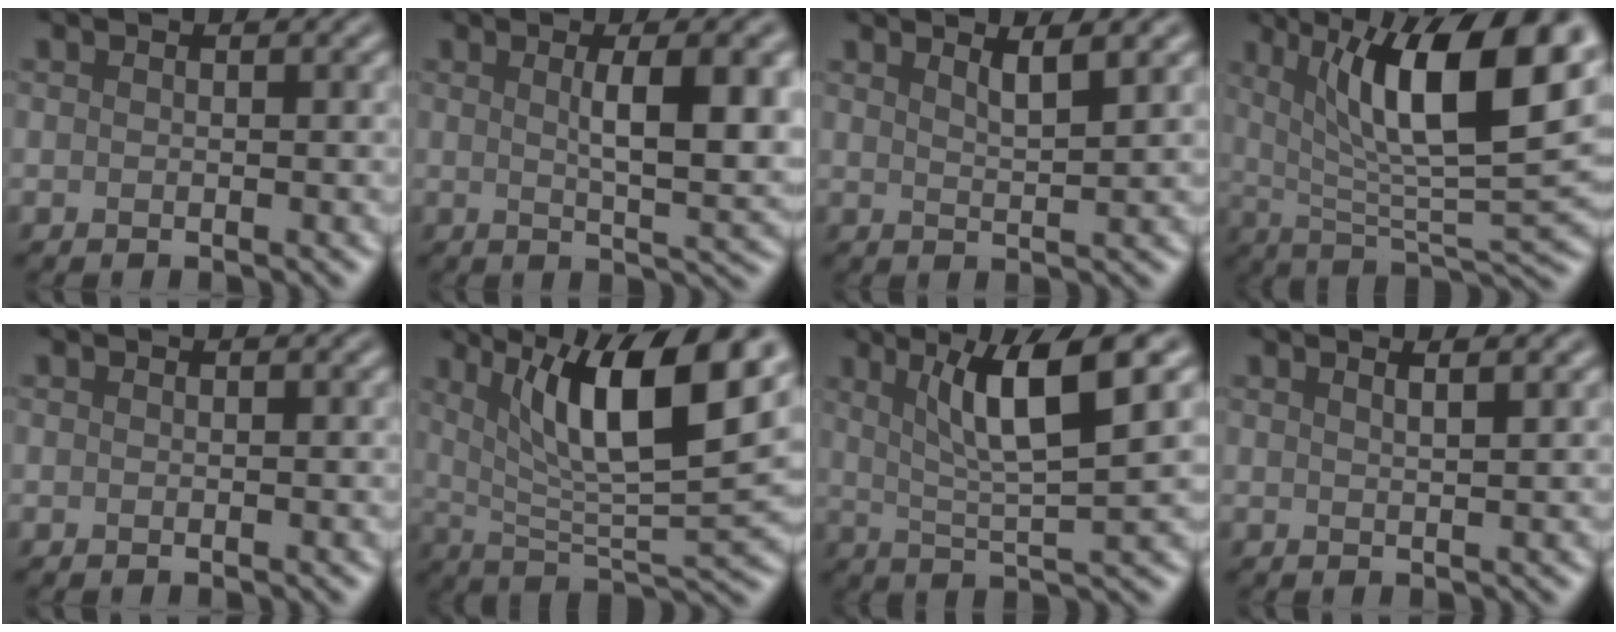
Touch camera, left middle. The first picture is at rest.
{"total": 7.1, "force": [1.3, 1.9, 6.7], "torque": [-0.089, 0.002, 0.023]}
{"total": 2.3, "force": [1.5, 0.5, 1.6], "torque": [-0.014, 0.004, 0.022]}
{"total": 12.7, "force": [4.7, 3.8, 11.2], "torque": [-0.162, 0.002, 0.075]}
{"total": 0.0}
{"total": 11.6, "force": [4.9, 3.1, 10.0], "torque": [-0.157, -0.002, 0.085]}
{"total": 7.6, "force": [3.0, 1.4, 6.8], "torque": [-0.107, 0.006, 0.050]}
{"total": 2.2, "force": [1.4, 0.8, 1.5], "torque": [-0.005, 0.007, -0.001]}